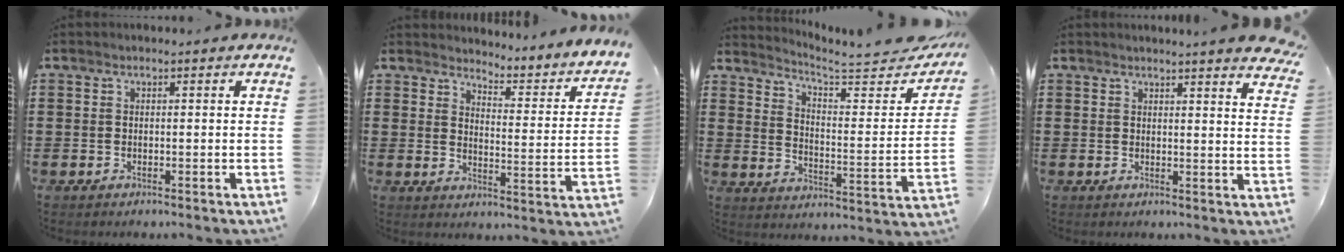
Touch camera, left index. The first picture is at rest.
{"total": 2.1, "force": [2.0, -0.5, 0.2], "torque": [-0.017, -0.036, 0.019]}
{"total": 4.7, "force": [4.3, 0.2, 1.9], "torque": [-0.055, -0.038, 0.064]}
{"total": 3.1, "force": [2.9, -0.6, 0.9], "torque": [-0.019, -0.015, 0.051]}